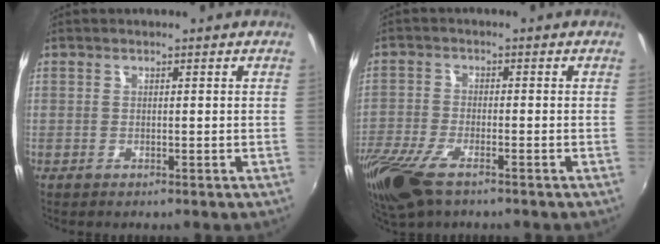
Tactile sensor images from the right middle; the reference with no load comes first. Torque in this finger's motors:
{"motor_torque": [1.10, -1.04, 0.33, 0.13]}